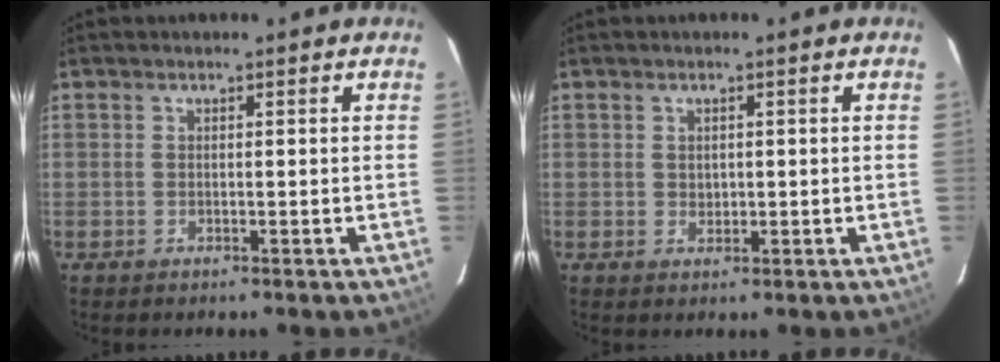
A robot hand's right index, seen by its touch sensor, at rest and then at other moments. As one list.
[{"total": 1.4, "force": [0.3, 1.3, 0.4], "torque": [-0.002, 0.001, 0.008]}]